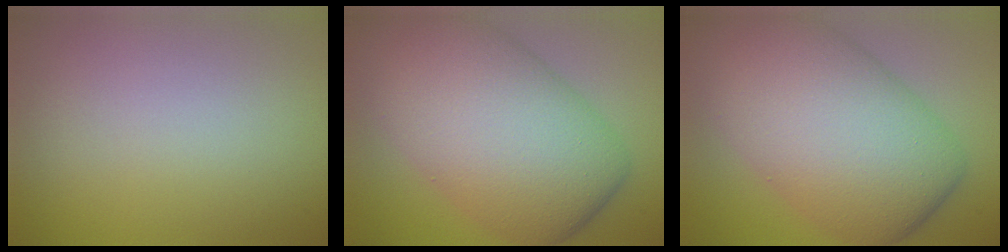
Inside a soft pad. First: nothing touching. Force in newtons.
{"total": 12.5, "press": 12.5, "slide": 0.4}
{"total": 12.5, "press": 12.5, "slide": 0.4}